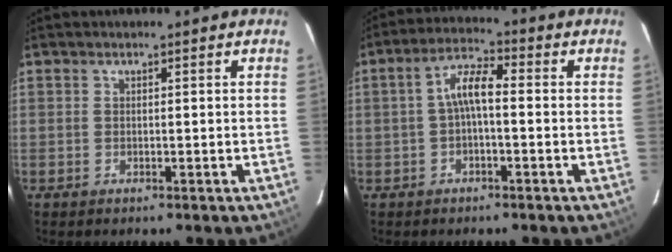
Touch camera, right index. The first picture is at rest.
{"total": 5.3, "force": [-0.7, 1.7, 5.0], "torque": [-0.102, 0.019, -0.014]}